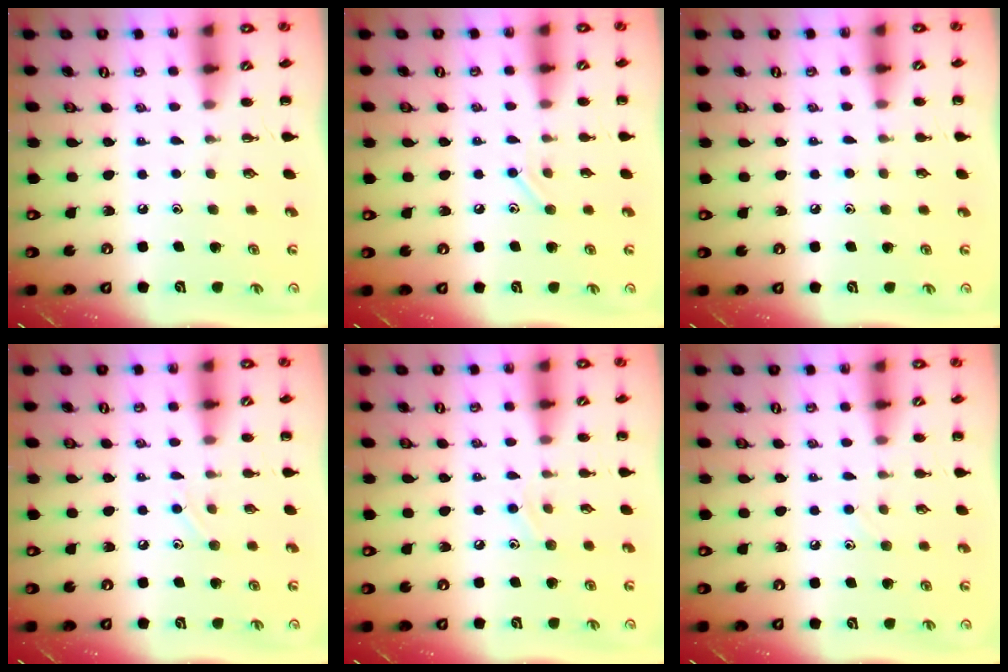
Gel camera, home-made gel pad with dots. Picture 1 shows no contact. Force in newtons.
{"total": 6.7, "press": 6.5, "slide": 1.6}
{"total": 4.9, "press": 4.6, "slide": 1.7}
{"total": 5.6, "press": 5.3, "slide": 1.7}
{"total": 6.5, "press": 6.2, "slide": 1.9}
{"total": 5.3, "press": 4.9, "slide": 2.0}